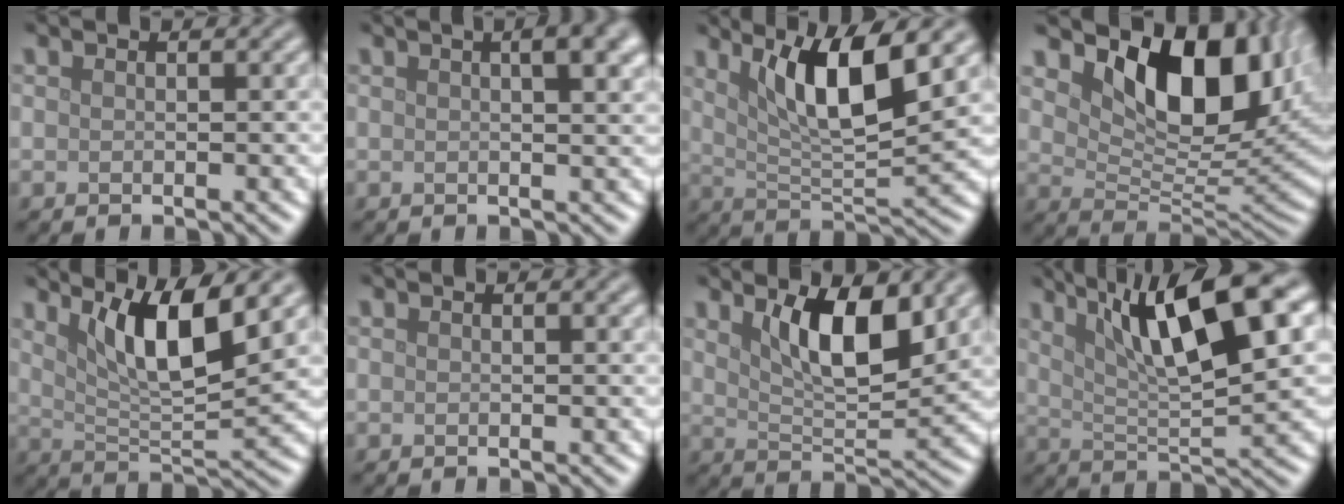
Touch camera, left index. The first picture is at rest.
{"total": 5.6, "force": [2.2, 2.3, 4.6], "torque": [-0.026, 0.029, 0.006]}
{"total": 7.5, "force": [3.4, 1.8, 6.5], "torque": [-0.107, -0.008, 0.061]}
{"total": 10.5, "force": [4.7, 5.6, 7.6], "torque": [-0.108, -0.015, 0.081]}
{"total": 7.1, "force": [3.5, 1.6, 6.0], "torque": [-0.099, -0.007, 0.063]}
{"total": 0.6, "force": [0.4, 0.1, 0.5], "torque": [-0.004, 0.004, 0.006]}
{"total": 6.6, "force": [3.0, 2.3, 5.4], "torque": [-0.096, -0.005, 0.053]}
{"total": 11.0, "force": [5.3, 2.6, 9.3], "torque": [-0.145, 0.013, 0.090]}